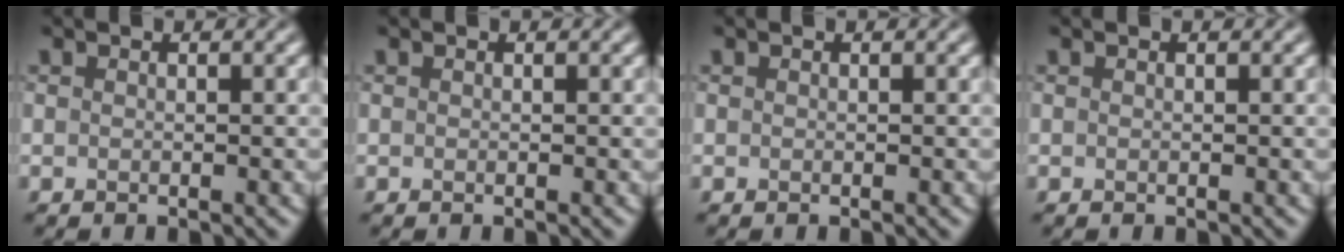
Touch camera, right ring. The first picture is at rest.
{"total": 0.0}
{"total": 0.0}
{"total": 0.0}